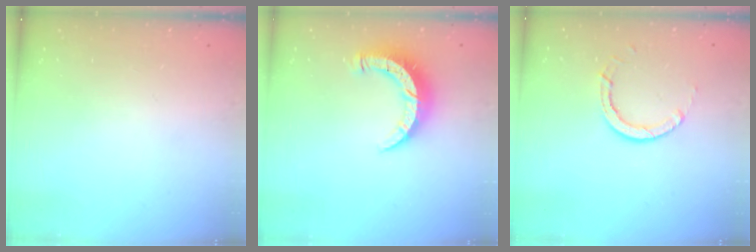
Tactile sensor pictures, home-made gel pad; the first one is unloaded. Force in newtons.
{"total": 8.4, "press": 8.3, "slide": 0.6}
{"total": 5.6, "press": 5.6, "slide": 0.2}